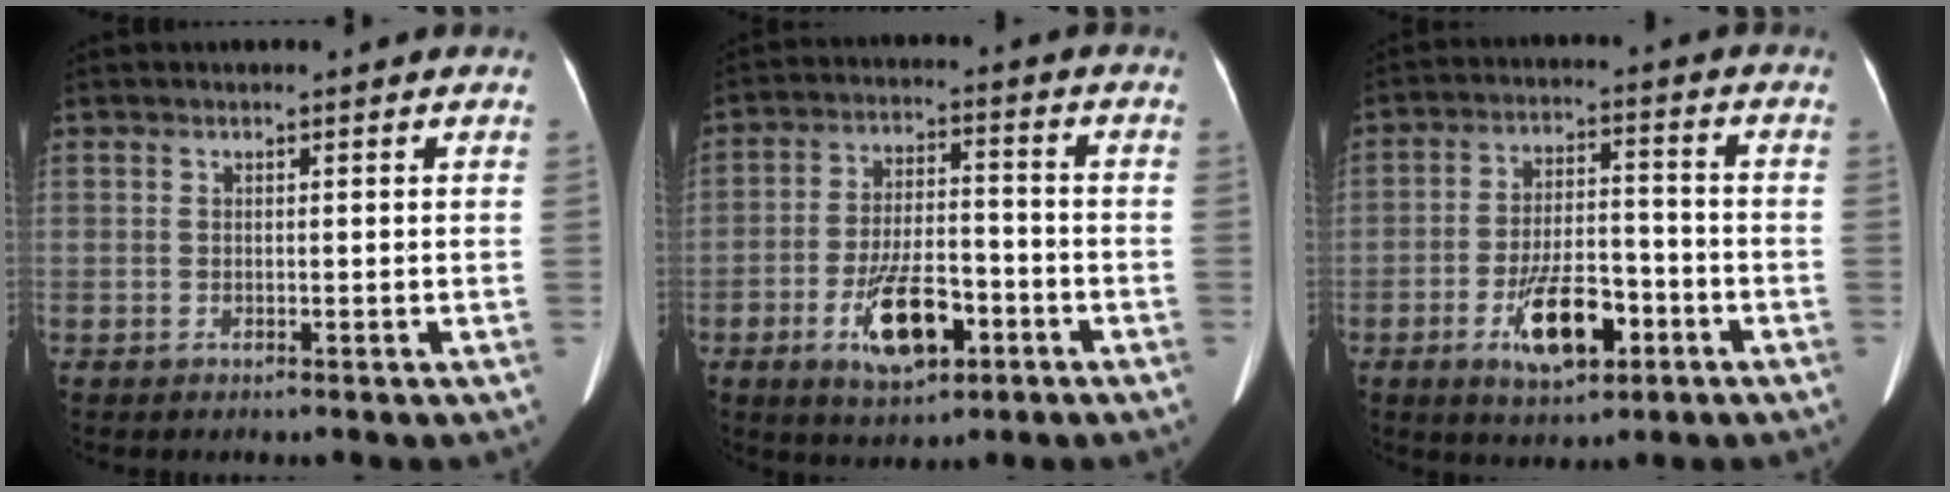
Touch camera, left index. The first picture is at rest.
{"total": 10.6, "force": [-4.8, 4.3, 8.4], "torque": [-0.161, 0.002, -0.077]}
{"total": 10.2, "force": [-4.7, 4.1, 8.0], "torque": [-0.150, 0.004, -0.075]}